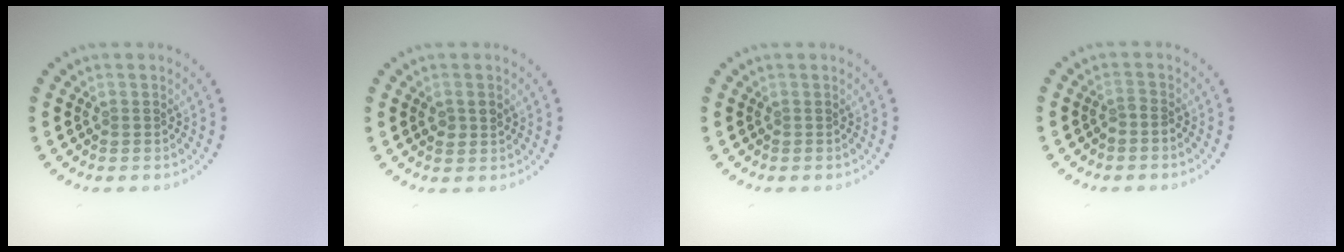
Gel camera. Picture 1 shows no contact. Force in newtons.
{"total": 1.5, "press": 1.5, "slide": 0.1}
{"total": 0.0}
{"total": 0.8, "press": 0.5, "slide": 0.6}